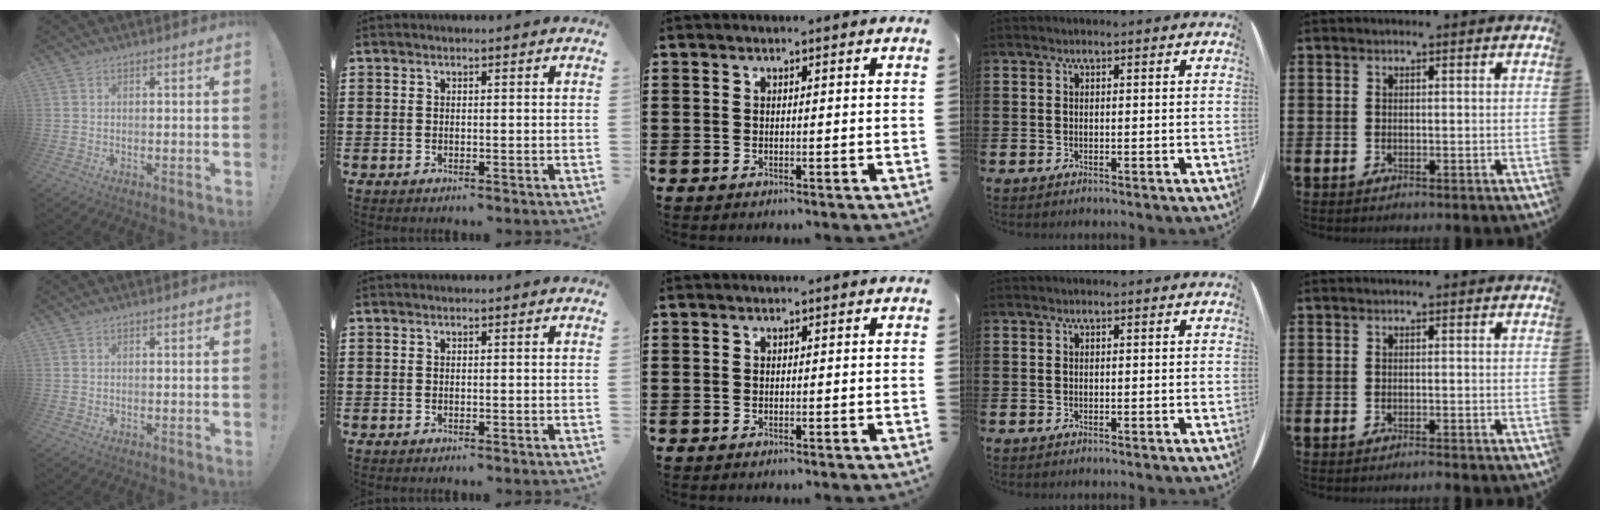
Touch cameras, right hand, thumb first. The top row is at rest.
{"little": {"total": 0.5, "force": [-0.5, 0.0, 0.3], "torque": [-0.004, -0.003, -0.009]}}